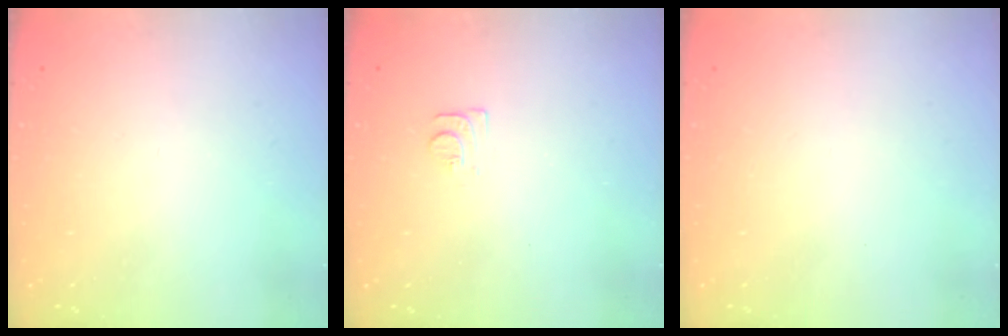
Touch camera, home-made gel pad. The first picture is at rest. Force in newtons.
{"total": 6.2, "press": 6.1, "slide": 0.6}
{"total": 1.5, "press": 1.5, "slide": 0.1}